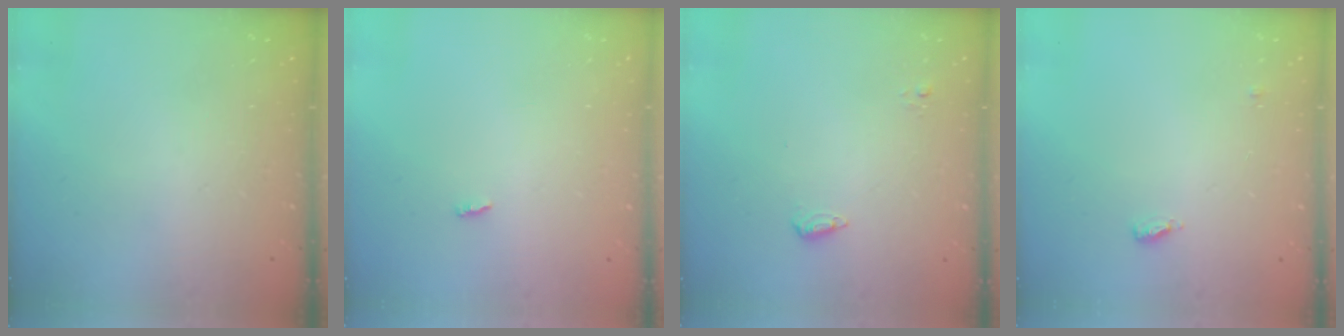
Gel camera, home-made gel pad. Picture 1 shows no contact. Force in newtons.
{"total": 1.9, "press": 1.9, "slide": 0.2}
{"total": 5.2, "press": 5.1, "slide": 1.0}
{"total": 4.6, "press": 4.5, "slide": 0.7}